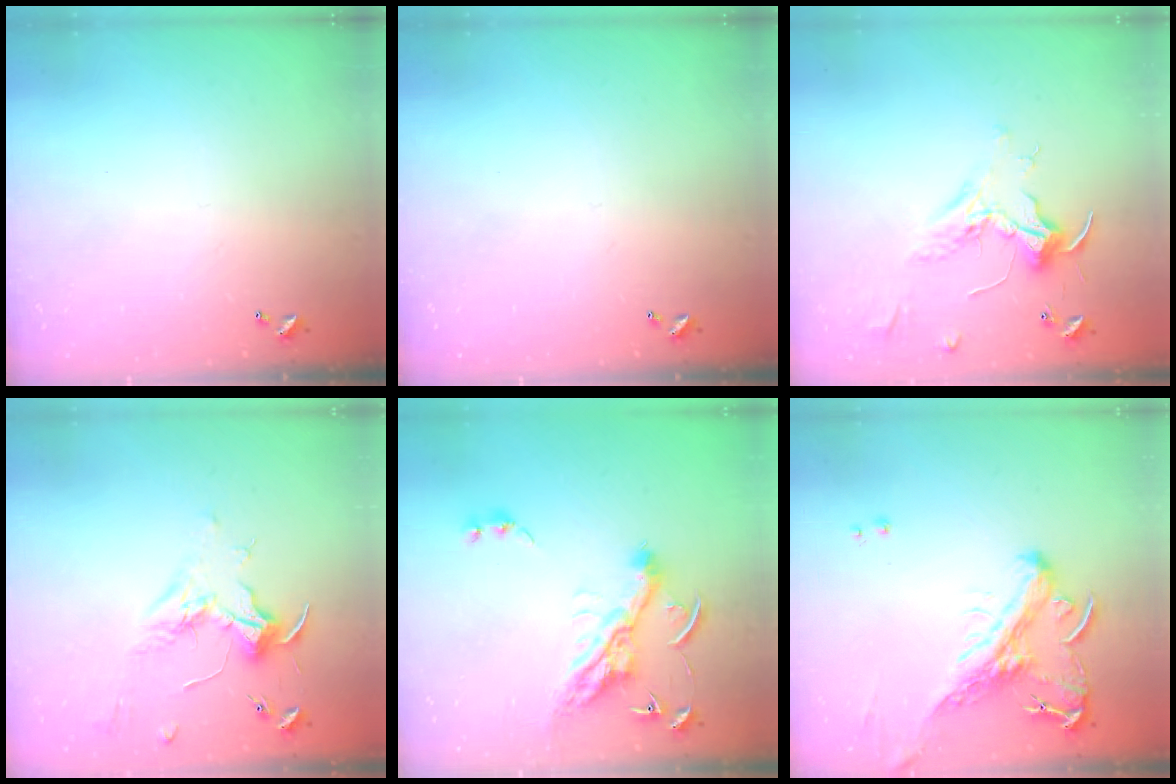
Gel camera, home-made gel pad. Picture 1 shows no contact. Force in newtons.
{"total": 0.0}
{"total": 2.4, "press": 2.3, "slide": 0.7}
{"total": 1.8, "press": 1.7, "slide": 0.6}
{"total": 14.1, "press": 14.0, "slide": 1.1}
{"total": 2.2, "press": 1.4, "slide": 1.7}